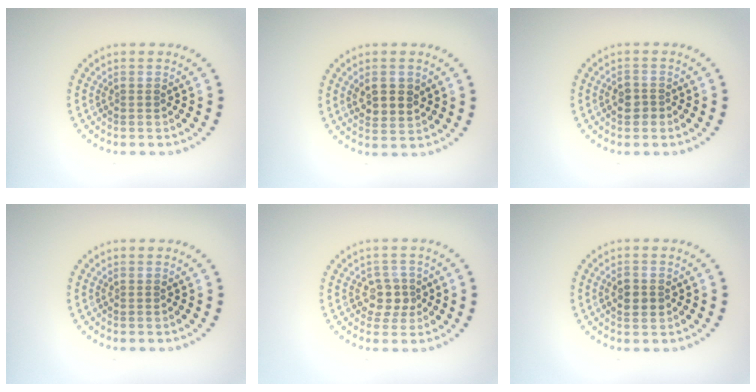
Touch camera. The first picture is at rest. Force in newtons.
{"total": 2.8, "press": 2.7, "slide": 0.7}
{"total": 1.8, "press": 1.7, "slide": 0.6}
{"total": 0.0}
{"total": 2.4, "press": 2.2, "slide": 1.0}
{"total": 2.4, "press": 2.3, "slide": 0.2}